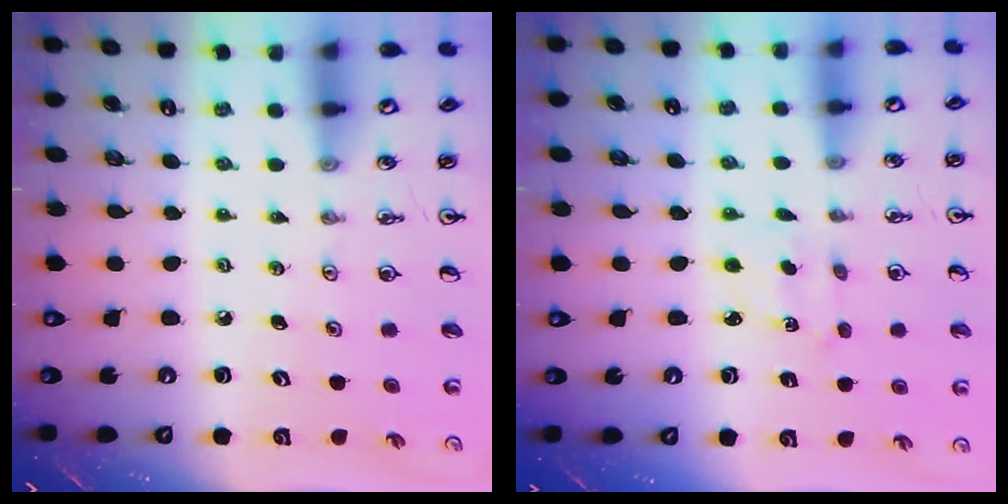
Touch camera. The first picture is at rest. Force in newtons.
{"total": 2.5, "press": 2.4, "slide": 0.6}